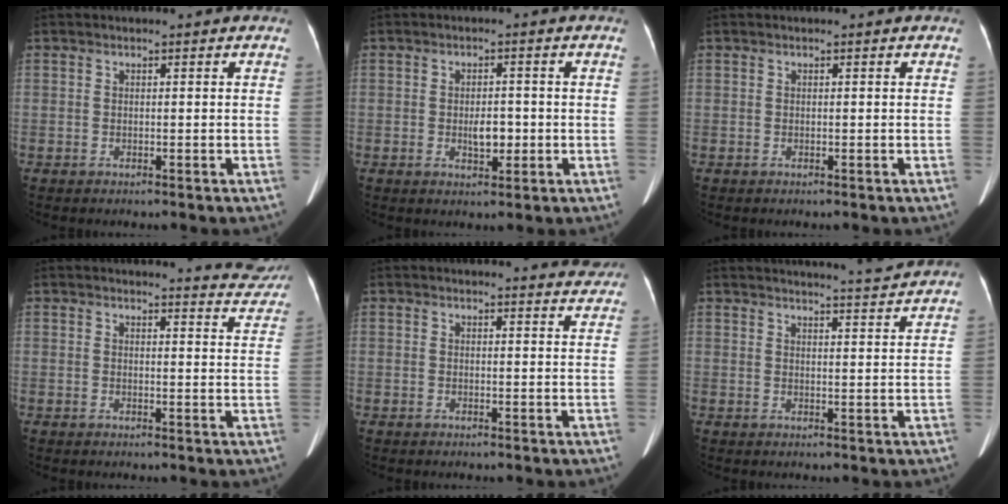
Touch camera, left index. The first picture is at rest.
{"total": 3.2, "force": [-0.7, 1.6, 2.7], "torque": [-0.045, 0.001, -0.006]}
{"total": 0.0}
{"total": 5.9, "force": [5.9, 0.3, -0.2], "torque": [0.007, -0.030, 0.047]}
{"total": 4.7, "force": [4.7, 0.5, 0.3], "torque": [0.000, -0.012, 0.031]}
{"total": 6.3, "force": [6.0, -1.4, 1.0], "torque": [-0.020, -0.007, 0.074]}